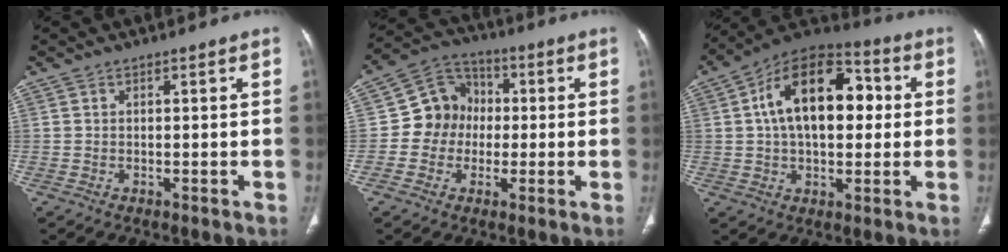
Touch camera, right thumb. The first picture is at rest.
{"total": 9.7, "force": [-0.7, 9.0, 3.7], "torque": [-0.026, 0.027, -0.025]}
{"total": 18.8, "force": [3.0, 11.2, 14.9], "torque": [-0.209, 0.028, 0.039]}